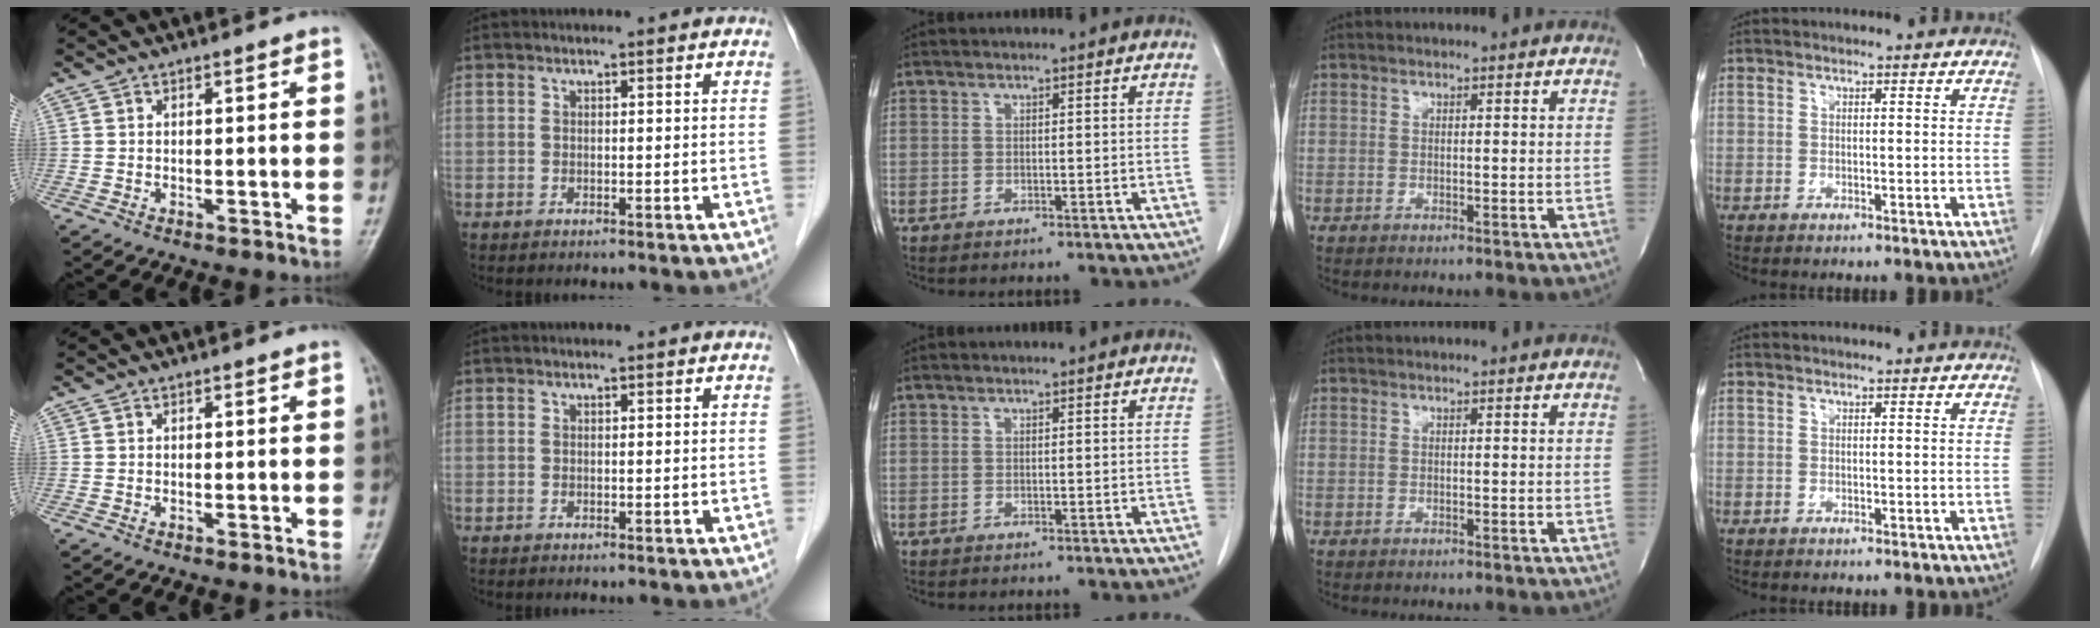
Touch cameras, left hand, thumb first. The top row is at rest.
{}